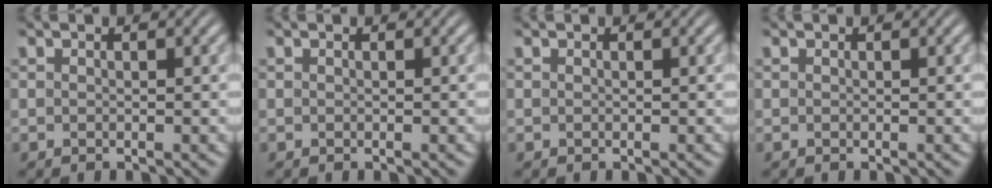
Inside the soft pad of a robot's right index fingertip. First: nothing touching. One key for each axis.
{"total": 0.0}
{"total": 0.0}
{"total": 0.0}